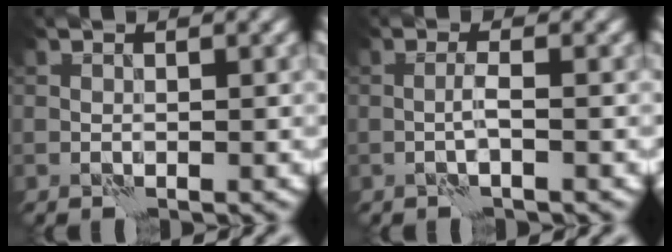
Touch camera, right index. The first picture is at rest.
{"total": 1.2, "force": [-0.5, -0.3, 1.0], "torque": [-0.022, 0.007, -0.012]}